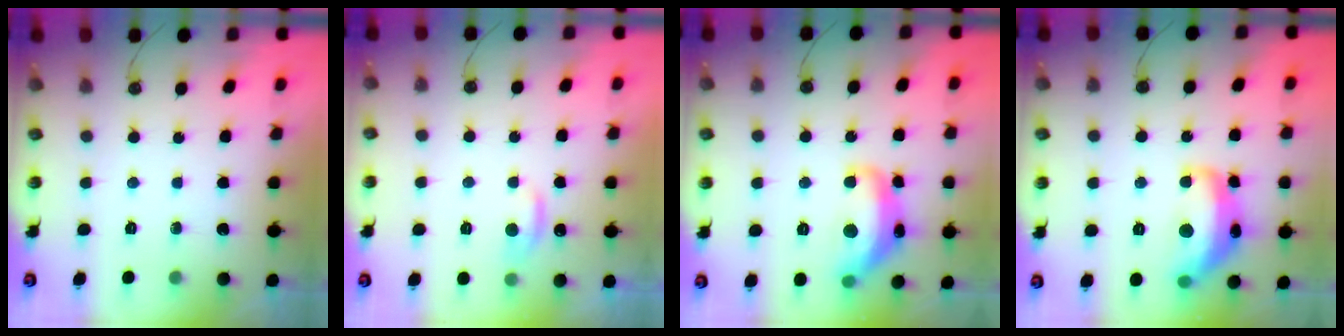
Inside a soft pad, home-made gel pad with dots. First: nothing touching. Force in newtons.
{"total": 0.6, "press": 0.2, "slide": 0.6}
{"total": 7.9, "press": 7.8, "slide": 0.6}
{"total": 9.2, "press": 9.2, "slide": 0.6}